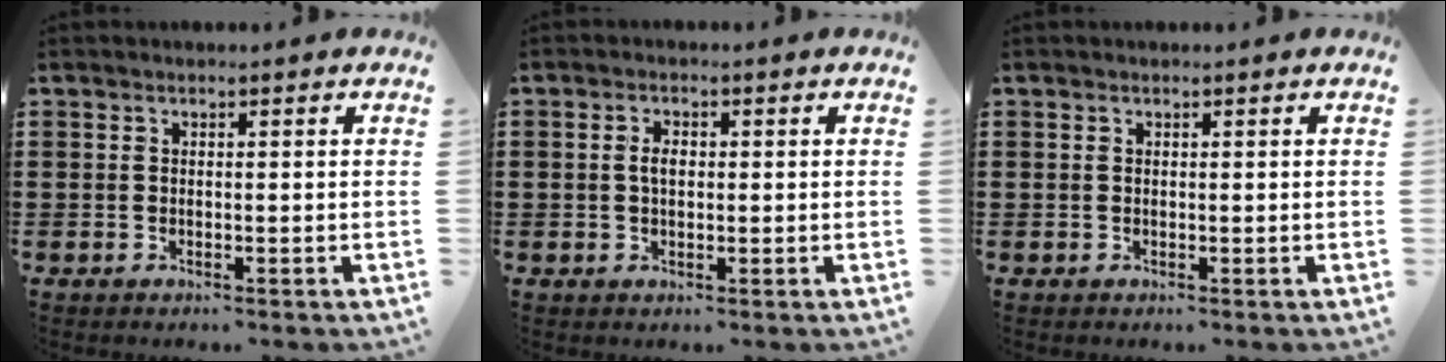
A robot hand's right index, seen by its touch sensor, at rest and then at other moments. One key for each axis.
{"total": 2.2, "fx": 0.0, "fy": 1.0, "fz": 1.9, "tx": -0.039, "ty": 0.005, "tz": -0.002}
{"total": 0.0}